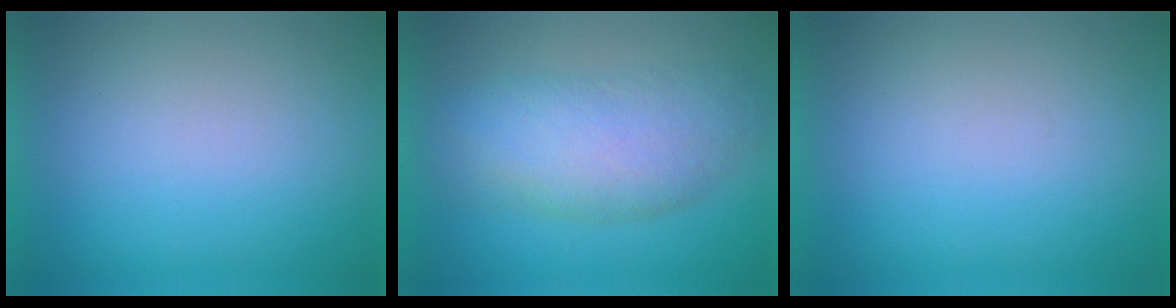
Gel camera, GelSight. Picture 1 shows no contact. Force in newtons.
{"total": 7.1}
{"total": 0.0}